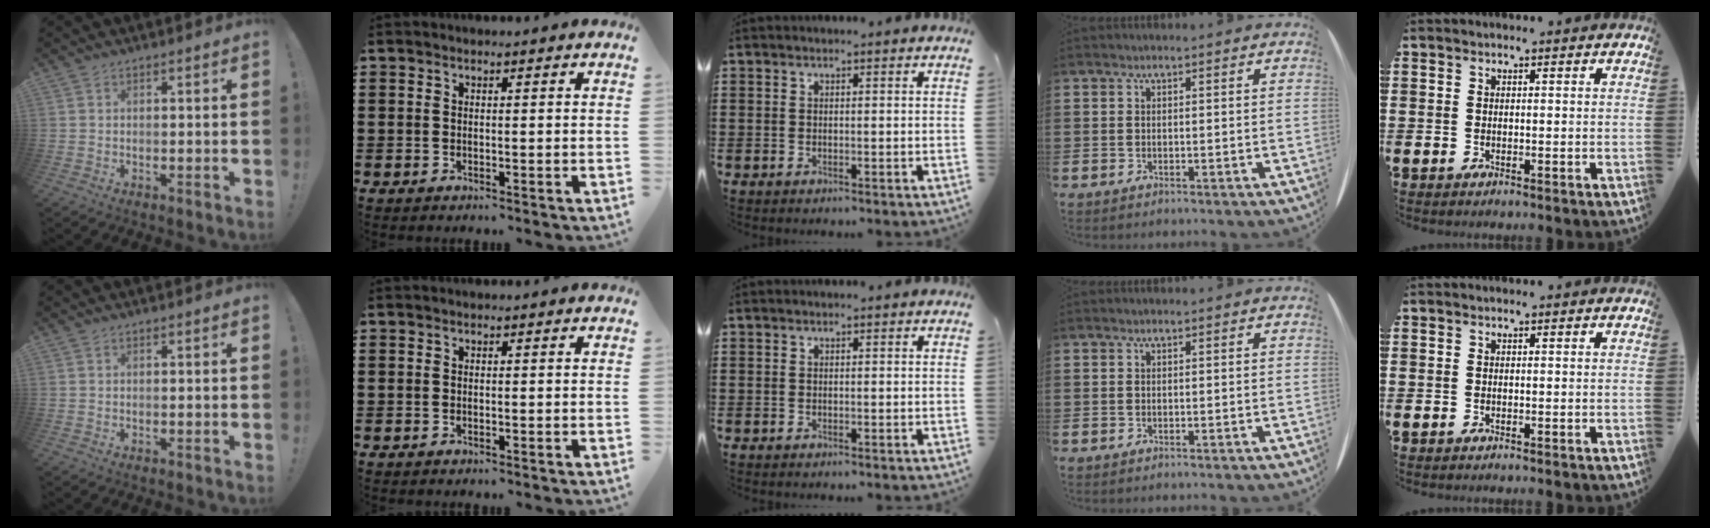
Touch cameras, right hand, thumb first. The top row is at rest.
{}